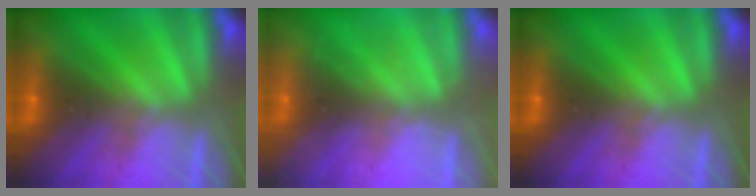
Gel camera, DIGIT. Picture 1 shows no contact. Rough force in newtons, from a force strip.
{"total": 2.1}
{"total": 0.0}